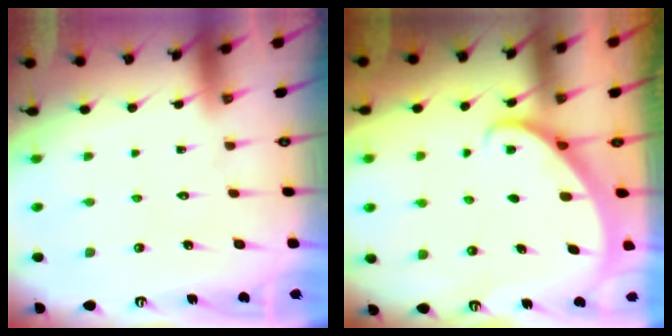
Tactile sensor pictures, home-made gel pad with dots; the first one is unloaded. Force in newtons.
{"total": 1.9, "press": 1.9, "slide": 0.2}